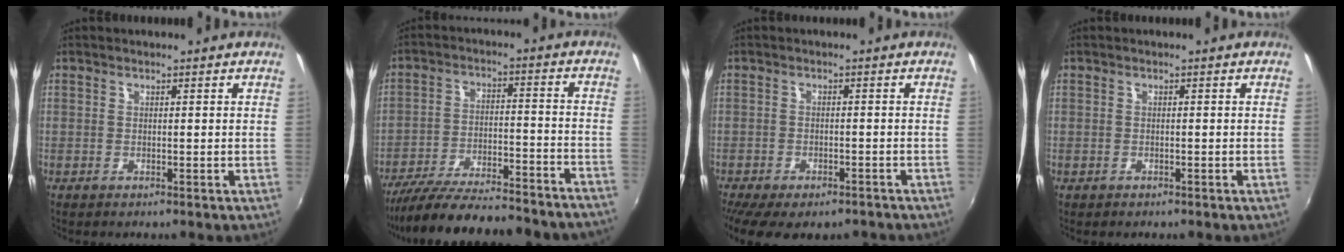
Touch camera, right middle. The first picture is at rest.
{"total": 26.3, "force": [-23.4, 3.5, 11.6], "torque": [-0.210, -0.051, -0.331]}
{"total": 10.2, "force": [-7.9, 3.8, 5.3], "torque": [-0.119, -0.038, -0.118]}
{"total": 0.6, "force": [-0.5, 0.3, 0.1], "torque": [-0.006, -0.002, -0.008]}